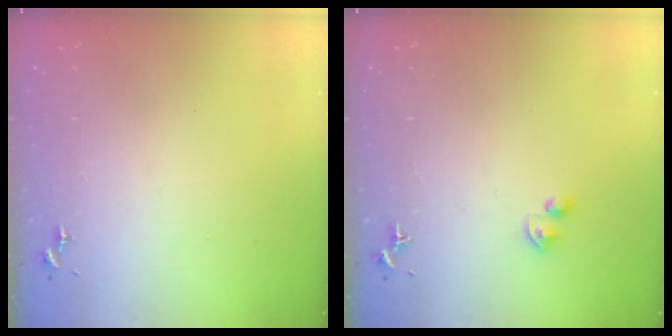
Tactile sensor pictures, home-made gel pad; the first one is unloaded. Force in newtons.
{"total": 3.8, "press": 3.8, "slide": 0.6}